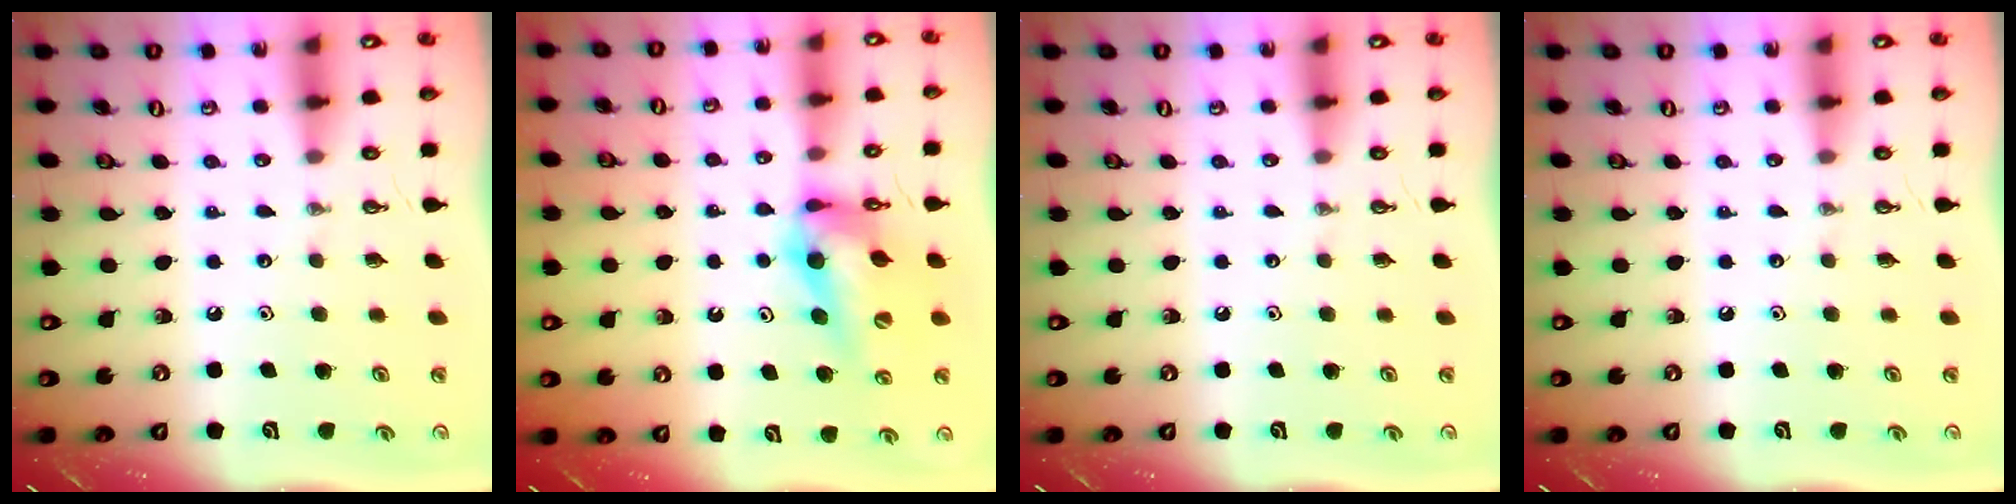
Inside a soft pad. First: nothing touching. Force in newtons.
{"total": 12.7, "press": 12.6, "slide": 1.1}
{"total": 0.0}
{"total": 0.0}